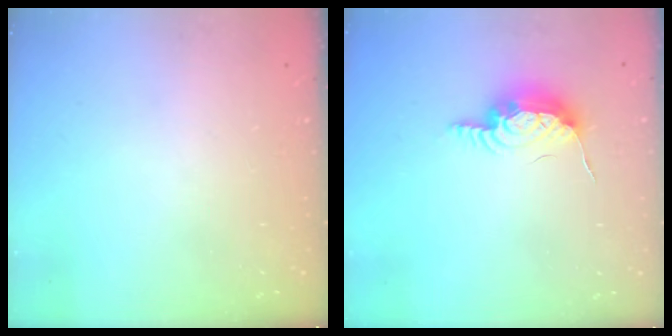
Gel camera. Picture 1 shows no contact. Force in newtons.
{"total": 11.2, "press": 10.9, "slide": 2.6}